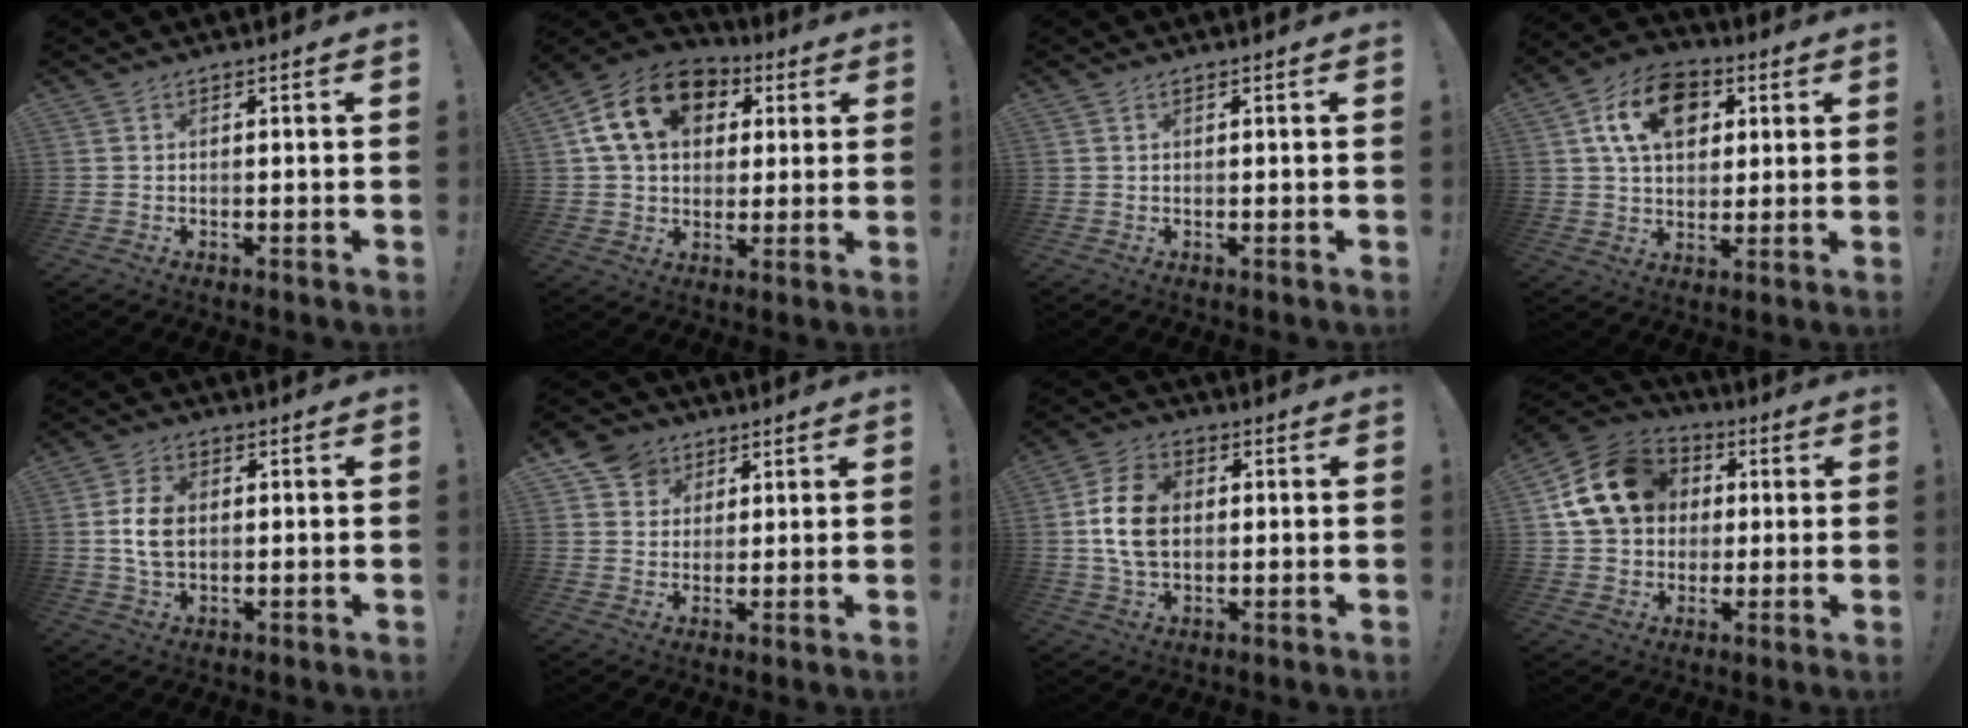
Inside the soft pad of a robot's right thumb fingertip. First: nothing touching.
{"total": 17.0, "force": [5.9, 12.2, 10.2], "torque": [-0.158, -0.004, 0.112]}
{"total": 0.6, "force": [0.3, 0.2, 0.5], "torque": [-0.004, 0.000, 0.004]}
{"total": 15.2, "force": [5.6, 10.4, 9.6], "torque": [-0.144, -0.007, 0.107]}
{"total": 8.2, "force": [0.4, 5.4, 6.1], "torque": [-0.107, -0.001, 0.006]}
{"total": 8.2, "force": [4.3, 6.7, 1.8], "torque": [-0.024, -0.026, 0.086]}
{"total": 12.6, "force": [0.6, 8.9, 8.9], "torque": [-0.163, 0.002, 0.010]}
{"total": 17.4, "force": [4.7, 14.0, 9.3], "torque": [-0.142, 0.000, 0.097]}